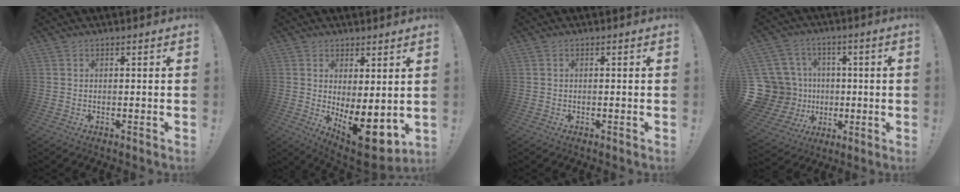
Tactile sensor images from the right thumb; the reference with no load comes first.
{"total": 10.0, "force": [-1.1, 3.5, 9.3], "torque": [-0.100, -0.016, -0.005]}
{"total": 0.5, "force": [-0.4, 0.1, 0.4], "torque": [-0.010, 0.001, -0.006]}
{"total": 18.2, "force": [-0.6, 16.2, 8.2], "torque": [-0.177, 0.006, 0.028]}